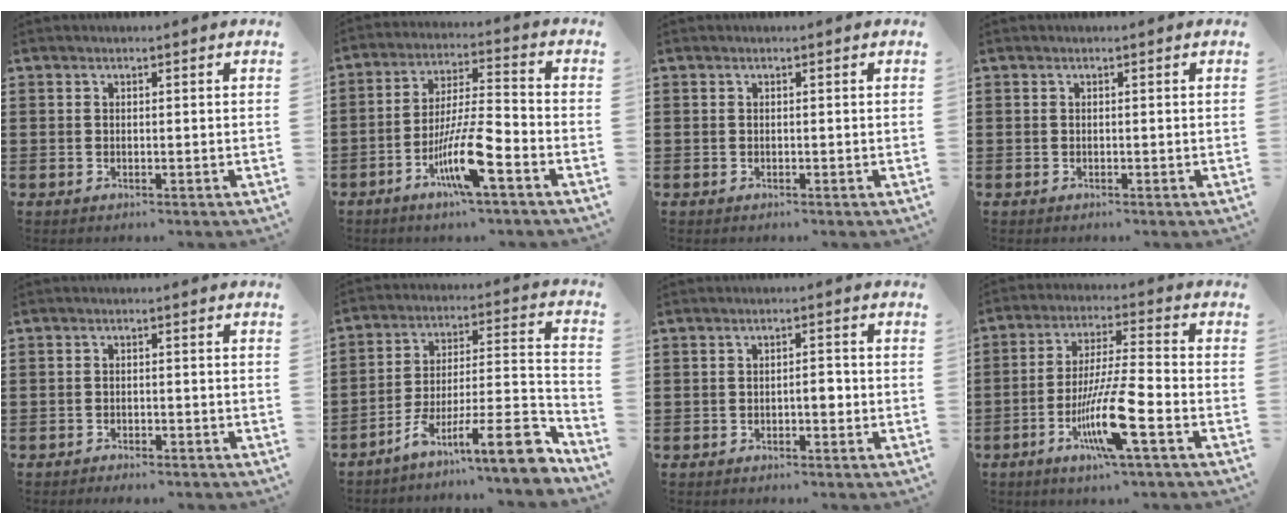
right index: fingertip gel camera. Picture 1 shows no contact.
{"total": 10.2, "force": [-4.9, 1.5, 8.8], "torque": [-0.182, -0.007, -0.094]}
{"total": 0.0}
{"total": 0.0}
{"total": 1.3, "force": [-1.3, 0.2, 0.1], "torque": [-0.006, 0.001, -0.028]}
{"total": 13.2, "force": [-8.5, 2.4, 9.7], "torque": [-0.148, 0.022, -0.149]}
{"total": 2.1, "force": [-0.7, 0.7, 1.9], "torque": [-0.034, 0.004, -0.015]}
{"total": 11.4, "force": [-4.7, 1.1, 10.4], "torque": [-0.207, -0.010, -0.090]}